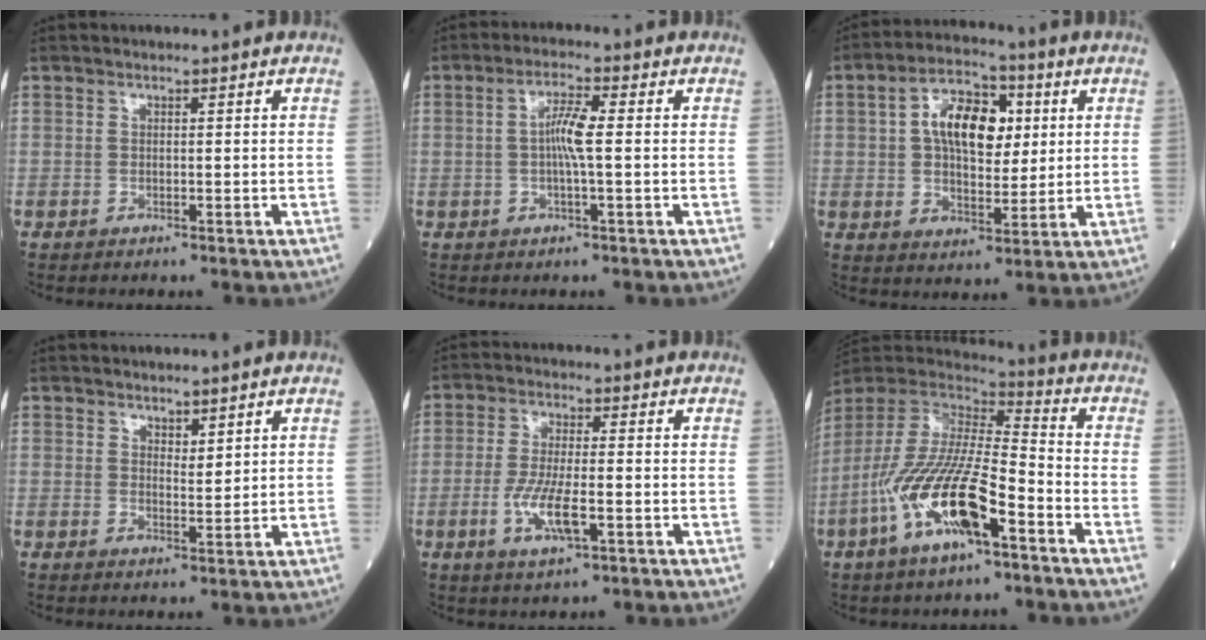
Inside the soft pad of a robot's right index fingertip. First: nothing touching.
{"total": 4.4, "force": [0.0, 0.1, 4.4], "torque": [-0.088, 0.005, -0.001]}
{"total": 11.1, "force": [2.6, 5.8, 9.1], "torque": [-0.161, 0.023, 0.043]}
{"total": 2.1, "force": [1.6, 0.7, 1.1], "torque": [-0.017, -0.007, 0.032]}
{"total": 7.2, "force": [-2.3, 1.5, 6.6], "torque": [-0.137, -0.010, -0.041]}
{"total": 17.5, "force": [-7.8, 4.0, 15.1], "torque": [-0.326, -0.016, -0.146]}